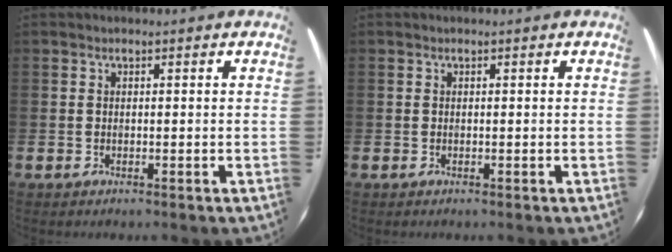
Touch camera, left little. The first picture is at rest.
{"total": 0.0}